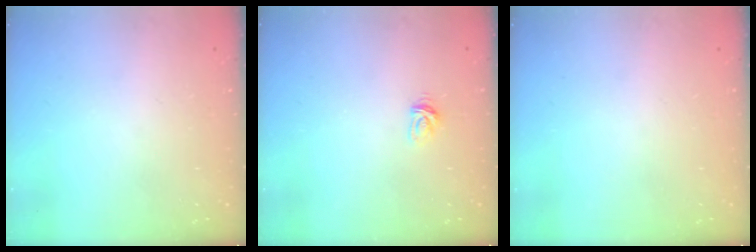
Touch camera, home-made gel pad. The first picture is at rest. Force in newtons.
{"total": 3.3, "press": 3.2, "slide": 0.5}
{"total": 0.0}